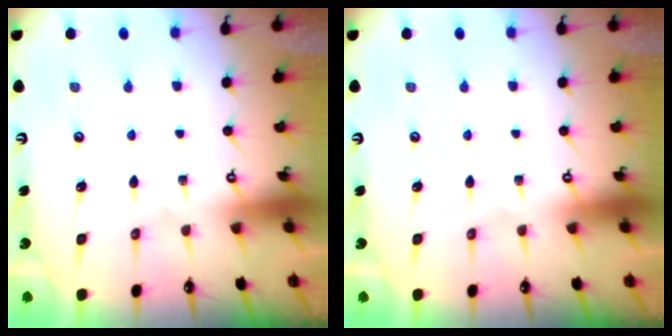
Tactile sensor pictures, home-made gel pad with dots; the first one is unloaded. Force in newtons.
{"total": 0.0}